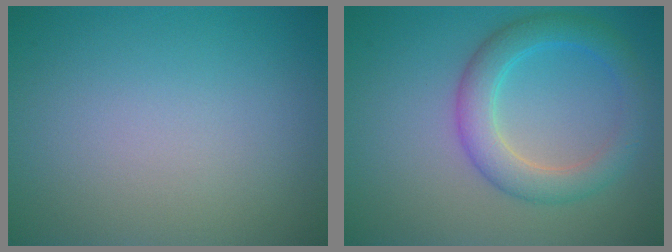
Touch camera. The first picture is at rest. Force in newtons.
{"total": 4.2, "press": 4.2, "slide": 0.2}